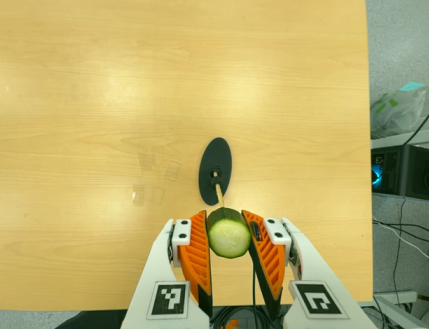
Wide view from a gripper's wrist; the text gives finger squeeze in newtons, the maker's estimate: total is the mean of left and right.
{"total": 11.9, "left": 12.3, "right": 11.5}